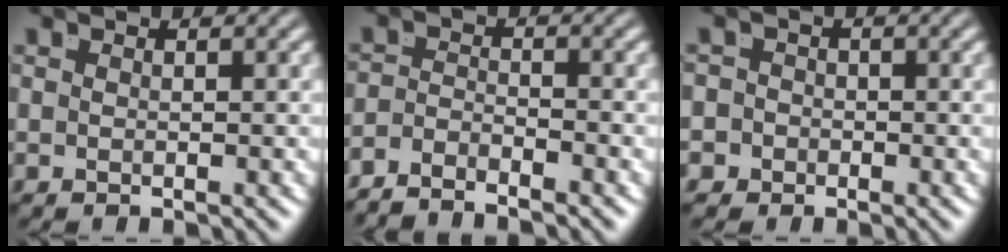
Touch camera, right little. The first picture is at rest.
{"total": 3.3, "force": [-3.1, 0.6, 0.7], "torque": [-0.010, -0.011, -0.055]}
{"total": 3.7, "force": [-1.8, 3.2, 0.2], "torque": [-0.017, -0.014, -0.035]}